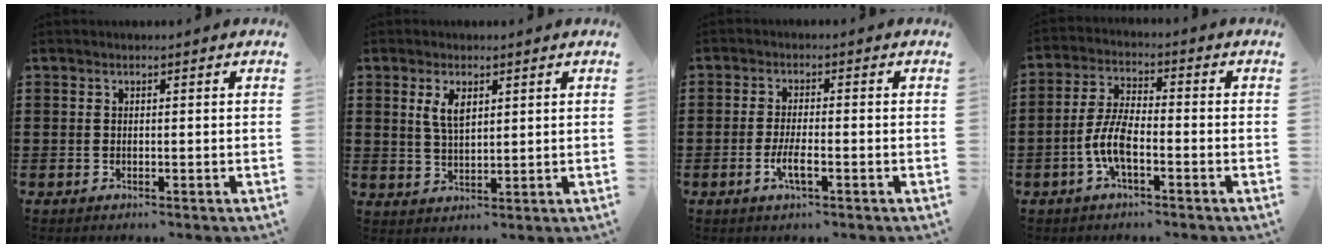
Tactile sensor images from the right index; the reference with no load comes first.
{"total": 3.7, "force": [1.6, 1.6, 3.0], "torque": [-0.064, 0.005, 0.027]}
{"total": 3.8, "force": [-1.6, 0.8, 3.4], "torque": [-0.070, -0.004, -0.031]}
{"total": 6.7, "force": [-2.5, 2.3, 5.8], "torque": [-0.138, -0.008, -0.054]}